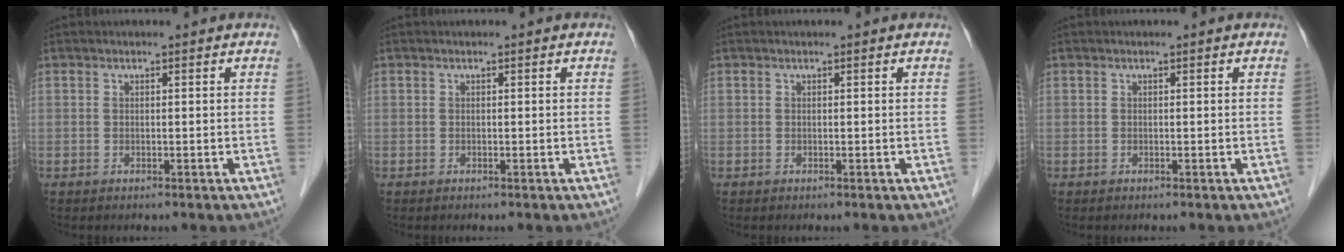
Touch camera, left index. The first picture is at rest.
{"total": 0.0}
{"total": 0.0}
{"total": 0.0}